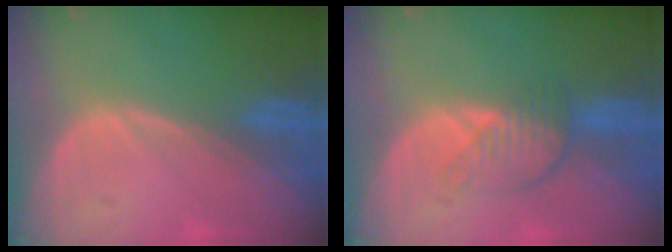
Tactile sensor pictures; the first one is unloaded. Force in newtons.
{"total": 4.2, "press": 3.7, "slide": 1.9}